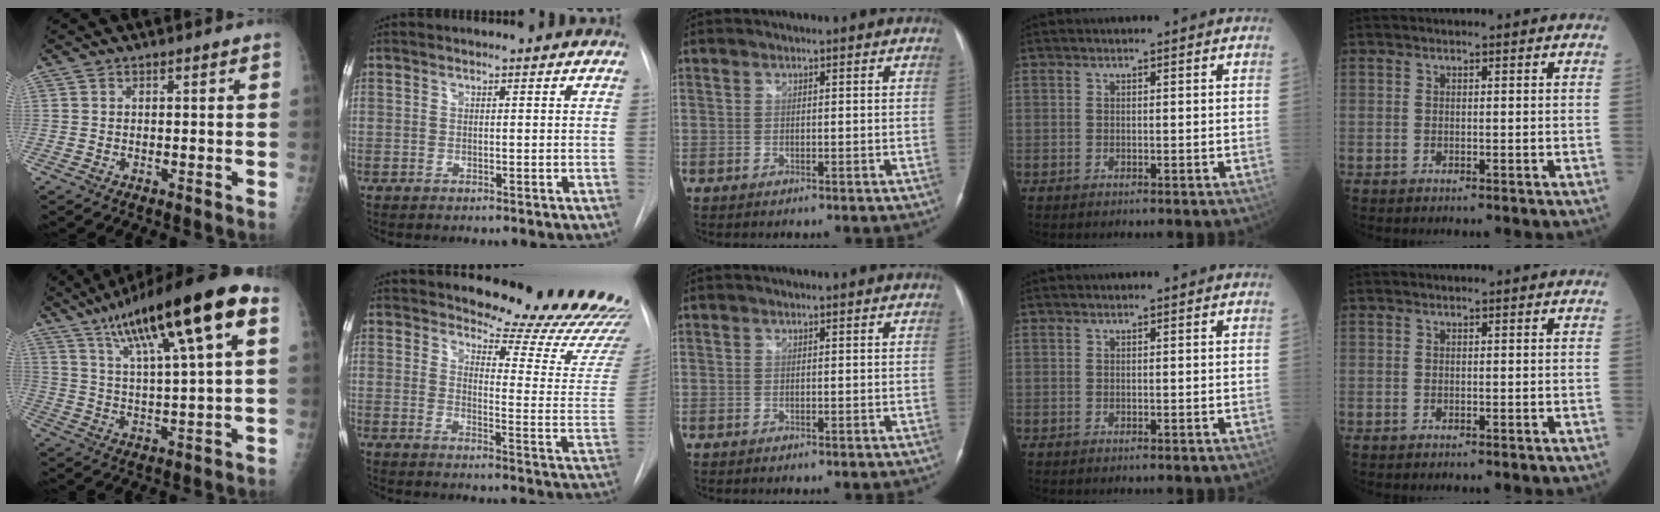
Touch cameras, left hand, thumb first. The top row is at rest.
{"thumb": {"total": 21.1, "force": [10.0, 4.1, 18.2], "torque": [-0.294, 0.005, 0.167]}, "index": {"total": 18.9, "force": [18.5, 1.1, 4.0], "torque": [-0.046, -0.144, 0.210]}}